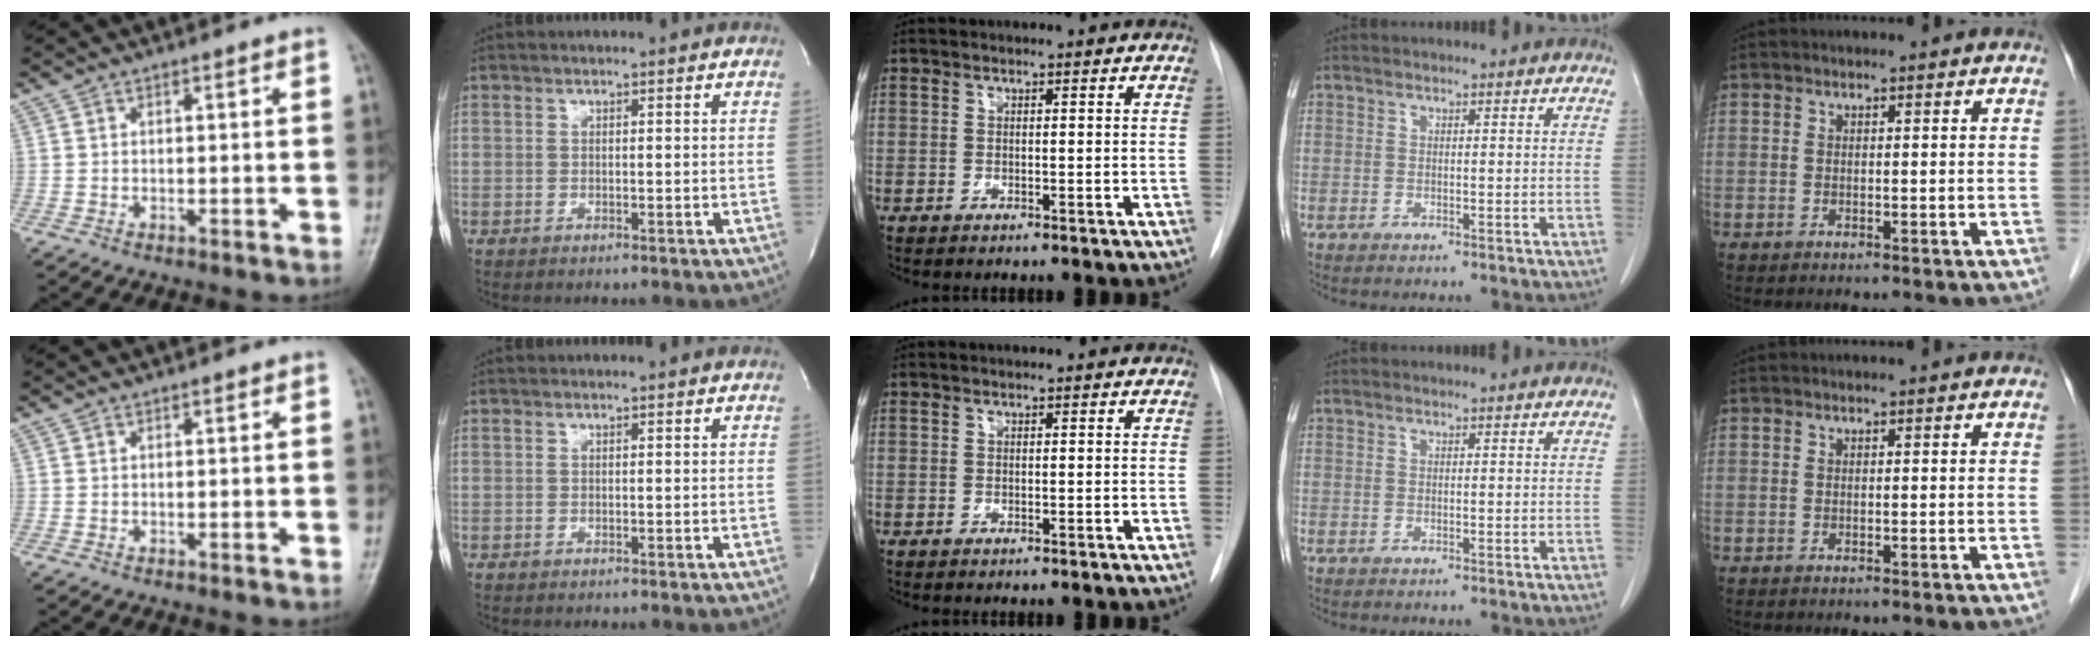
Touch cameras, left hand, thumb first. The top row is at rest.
{}